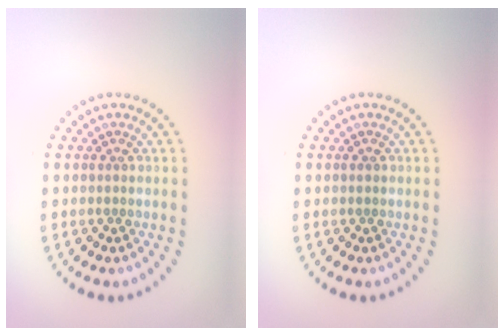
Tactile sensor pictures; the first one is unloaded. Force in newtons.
{"total": 0.5, "press": 0.5, "slide": 0.1}